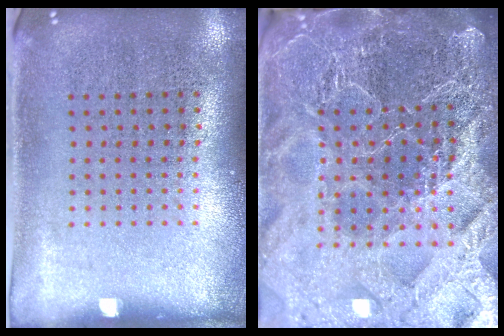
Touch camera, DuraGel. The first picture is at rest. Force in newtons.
{"total": 6.2, "press": 5.4, "slide": 3.1}